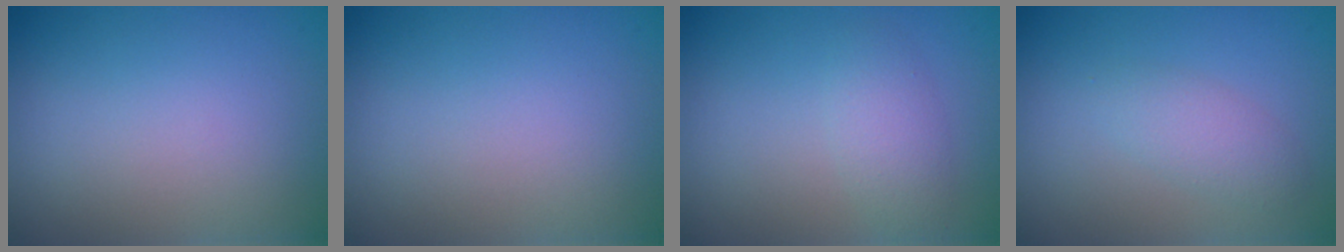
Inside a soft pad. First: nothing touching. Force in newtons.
{"total": 0.0}
{"total": 2.0, "press": 2.0, "slide": 0.1}
{"total": 2.0, "press": 2.0, "slide": 0.1}